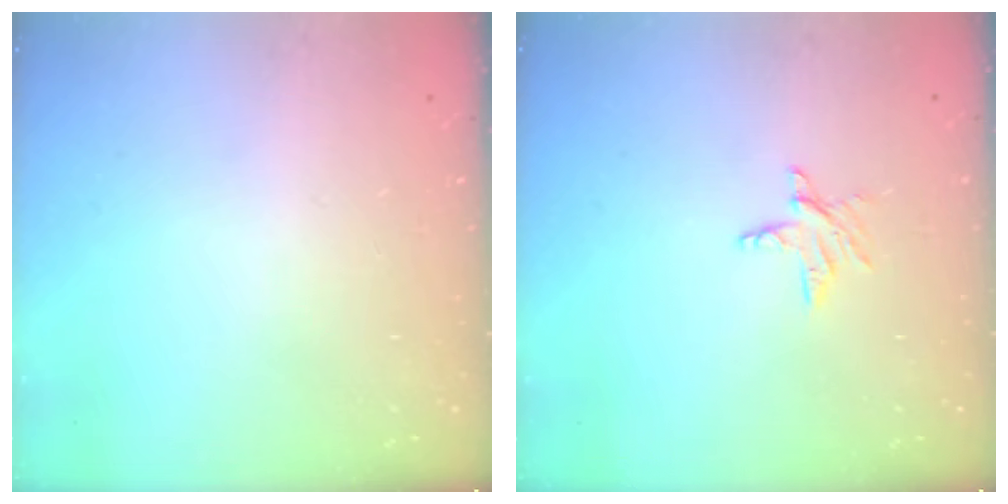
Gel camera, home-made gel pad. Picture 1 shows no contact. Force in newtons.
{"total": 3.9, "press": 3.9, "slide": 0.4}